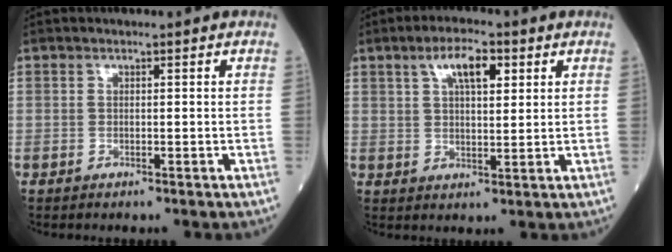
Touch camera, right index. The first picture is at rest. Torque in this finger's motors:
{"motor_torque": [0.70, 0.34, 0.09, 0.03]}